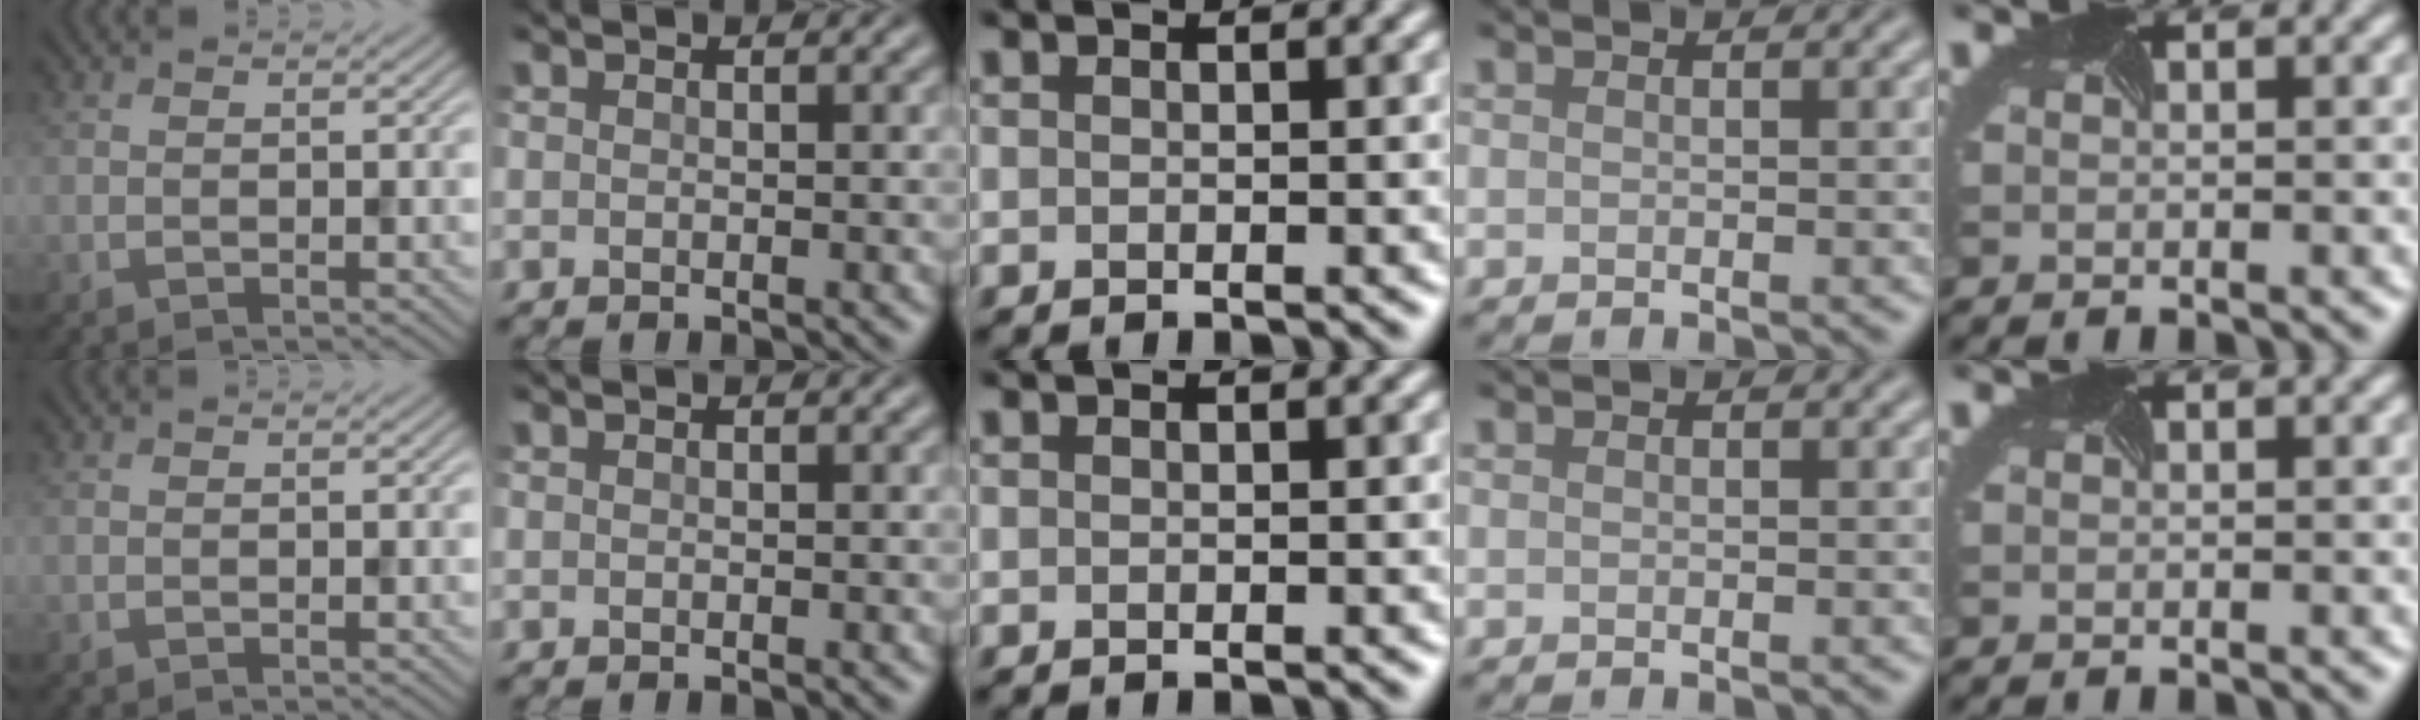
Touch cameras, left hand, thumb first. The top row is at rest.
{}